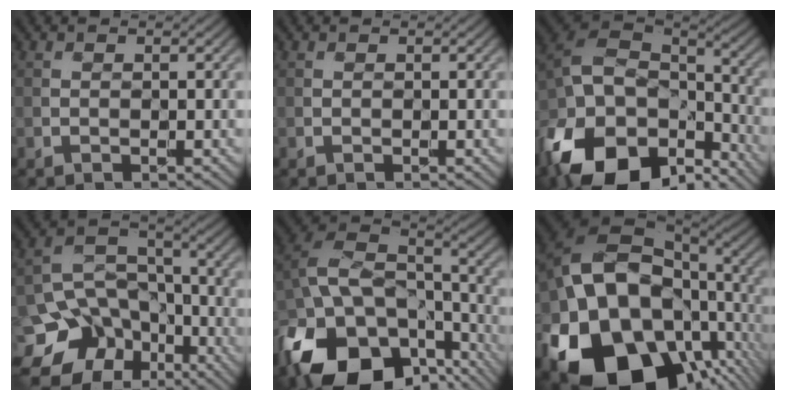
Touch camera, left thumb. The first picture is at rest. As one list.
[{"total": 0.0}, {"total": 18.6, "force": [-10.9, 11.4, 9.9], "torque": [-0.250, -0.048, -0.167]}, {"total": 15.2, "force": [-8.8, 11.1, 5.7], "torque": [-0.144, -0.028, -0.138]}, {"total": 19.2, "force": [-10.9, 11.8, 10.4], "torque": [-0.249, -0.046, -0.164]}, {"total": 23.0, "force": [-6.3, 16.8, 14.3], "torque": [-0.320, -0.056, -0.075]}]